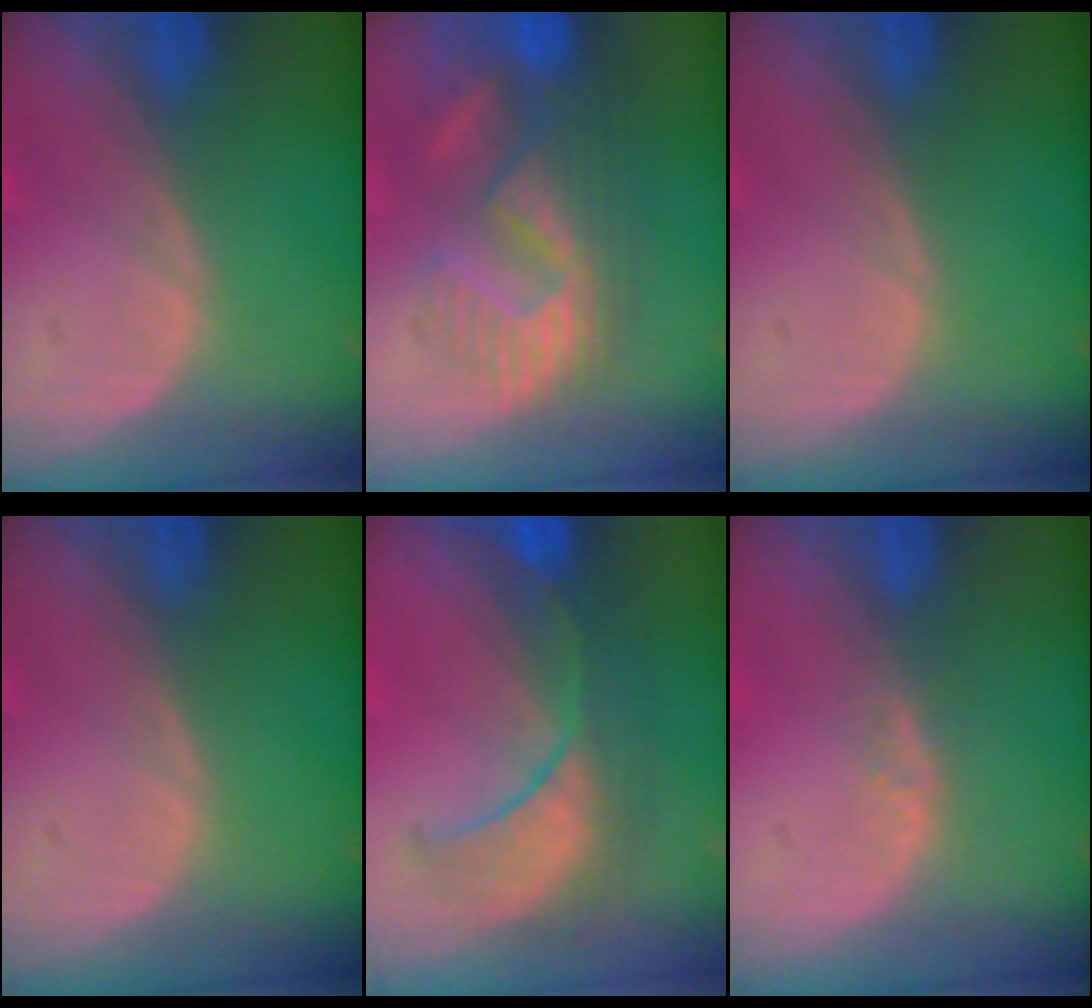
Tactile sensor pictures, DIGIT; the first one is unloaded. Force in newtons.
{"total": 10.9, "press": 9.7, "slide": 4.8}
{"total": 0.0}
{"total": 0.0}
{"total": 8.7, "press": 8.6, "slide": 1.5}
{"total": 1.9, "press": 1.4, "slide": 1.3}